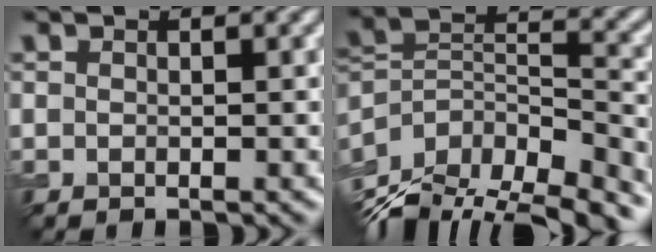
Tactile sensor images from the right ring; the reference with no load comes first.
{"total": 13.7, "force": [-9.9, 6.2, 7.1], "torque": [-0.151, 0.026, -0.147]}